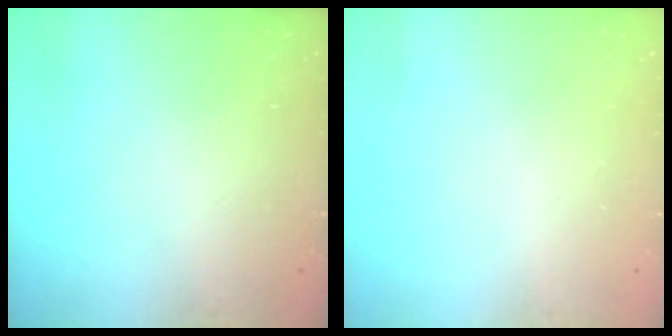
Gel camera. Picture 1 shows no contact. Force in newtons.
{"total": 0.0}